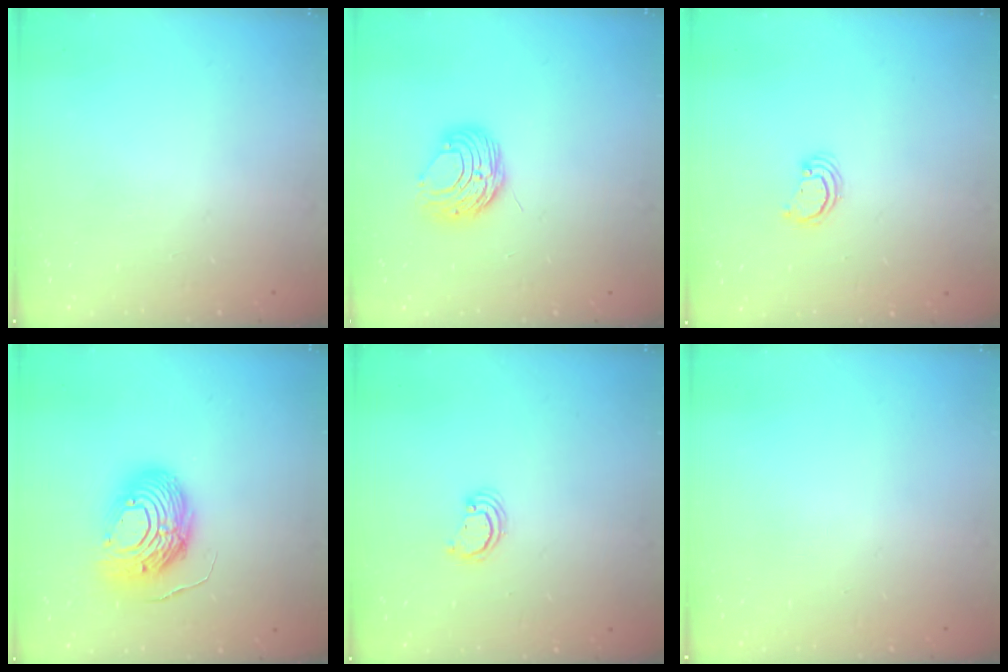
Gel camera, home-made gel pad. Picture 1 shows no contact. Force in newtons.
{"total": 8.8, "press": 8.8, "slide": 0.8}
{"total": 2.6, "press": 2.6, "slide": 0.2}
{"total": 14.7, "press": 14.6, "slide": 1.4}
{"total": 2.6, "press": 2.6, "slide": 0.2}
{"total": 0.0}